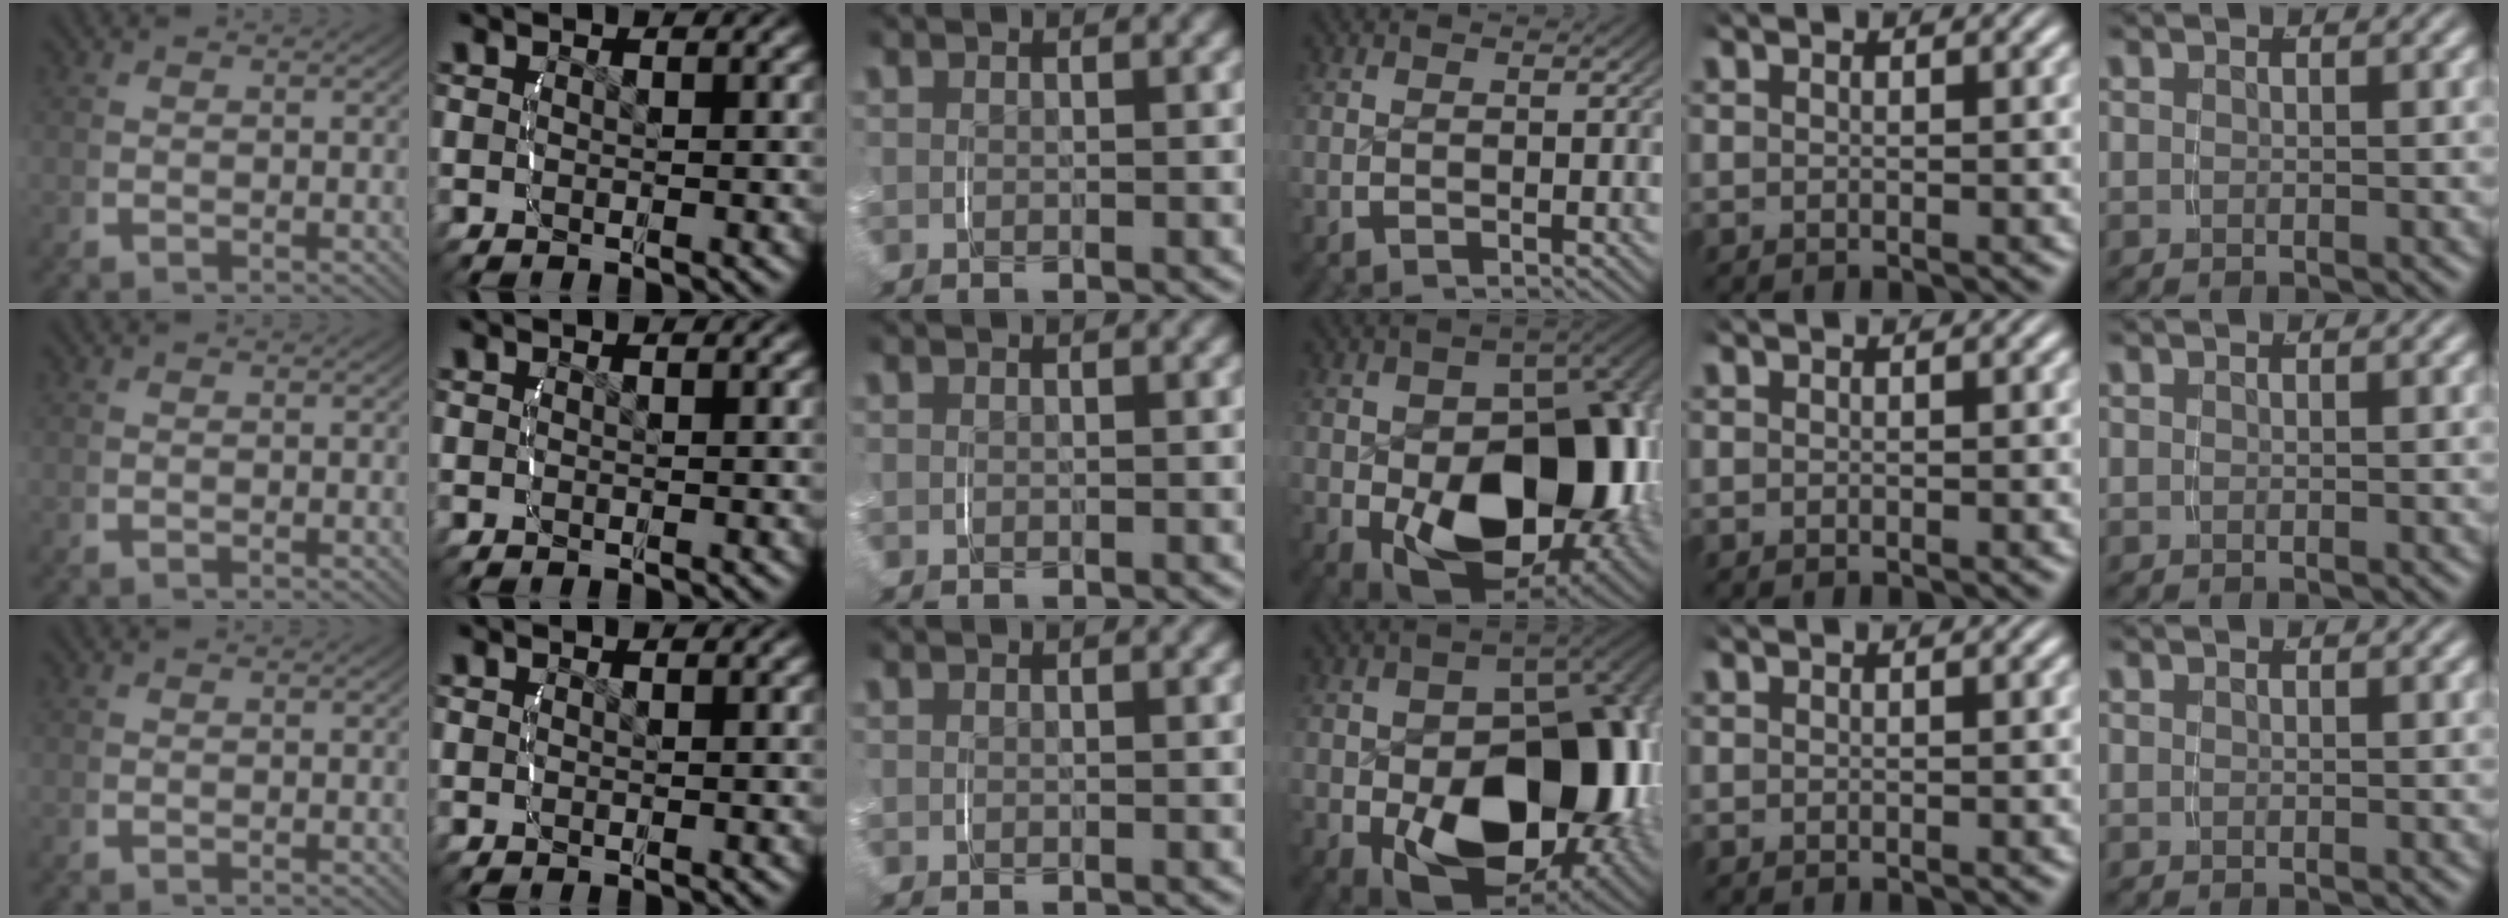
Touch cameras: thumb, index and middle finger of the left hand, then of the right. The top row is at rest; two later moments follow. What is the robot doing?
{"motion": "grasp_and_lifting", "object": "velcro strap"}